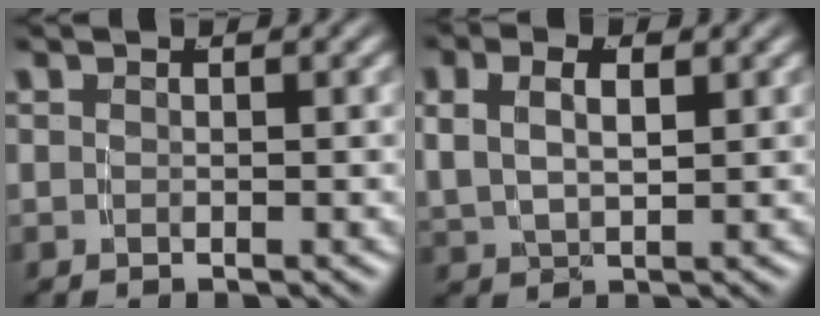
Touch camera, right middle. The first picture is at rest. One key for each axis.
{"total": 4.8, "fx": 1.5, "fy": 3.3, "fz": 3.2, "tx": -0.059, "ty": 0.007, "tz": 0.025}